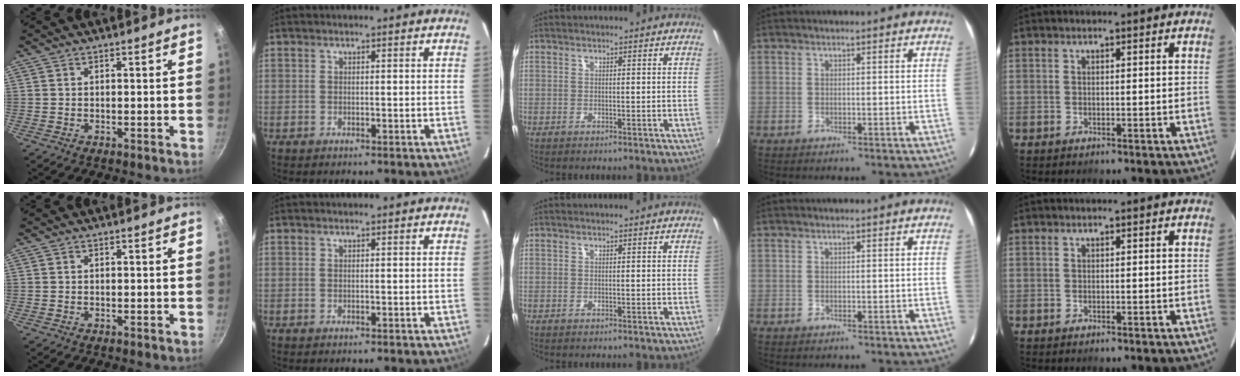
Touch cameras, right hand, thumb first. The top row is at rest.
{}